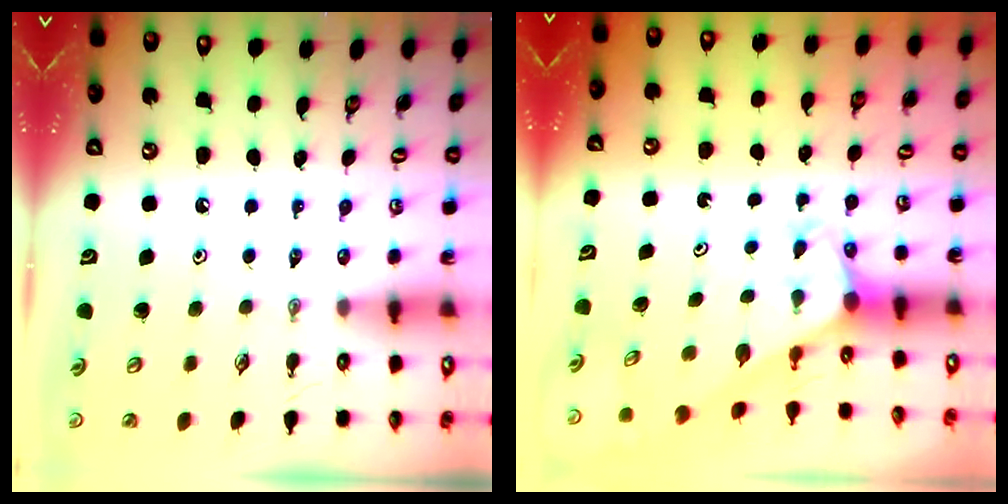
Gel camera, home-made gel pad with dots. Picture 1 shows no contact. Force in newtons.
{"total": 3.1, "press": 3.1, "slide": 0.0}